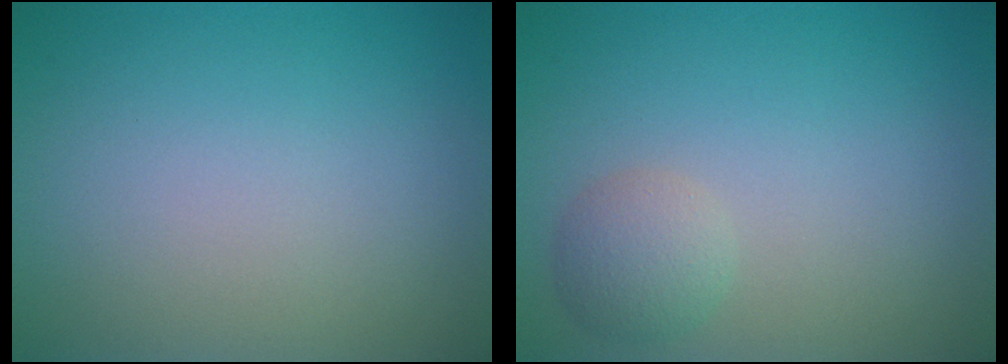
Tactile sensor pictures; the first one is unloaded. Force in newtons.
{"total": 2.1, "press": 2.1, "slide": 0.1}